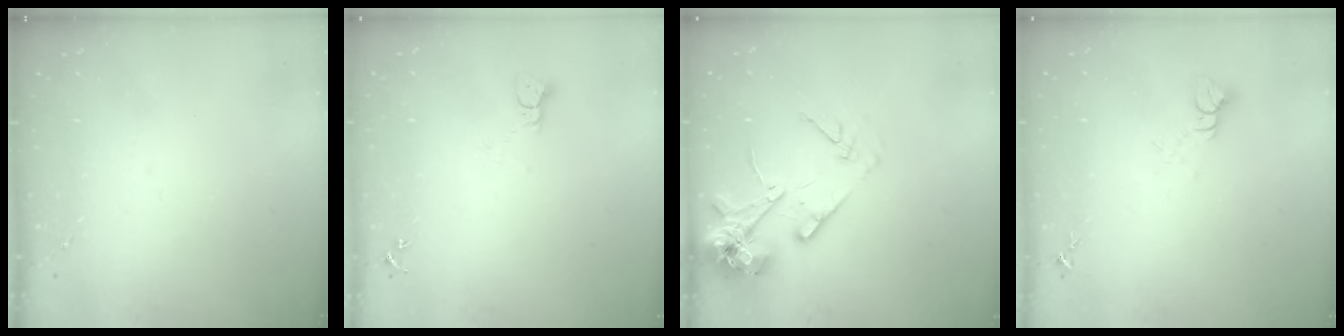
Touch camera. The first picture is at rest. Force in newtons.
{"total": 2.1, "press": 2.1, "slide": 0.2}
{"total": 14.9, "press": 14.7, "slide": 2.3}
{"total": 5.0, "press": 5.0, "slide": 0.4}